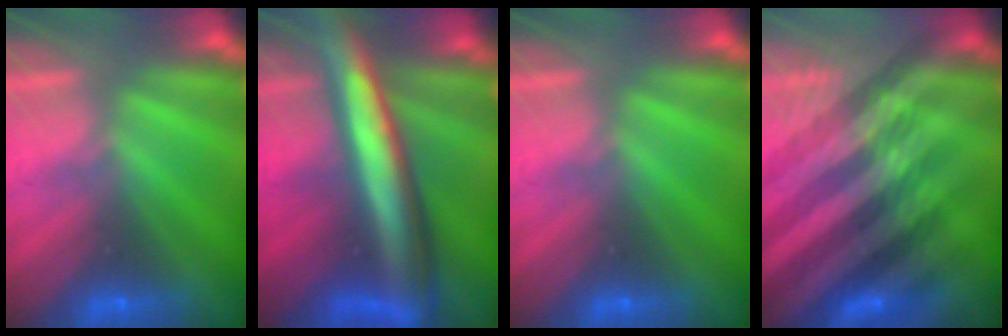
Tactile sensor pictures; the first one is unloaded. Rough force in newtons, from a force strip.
{"total": 6.9}
{"total": 0.0}
{"total": 4.7}